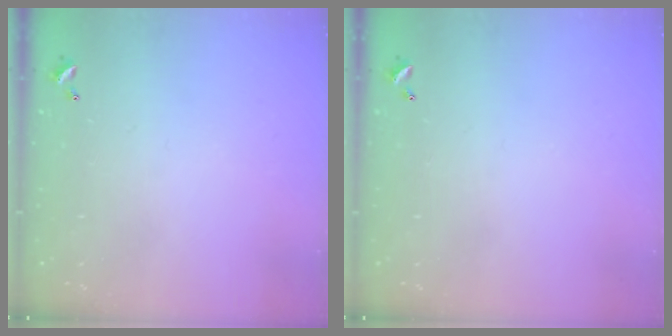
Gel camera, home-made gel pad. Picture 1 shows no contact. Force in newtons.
{"total": 0.0}